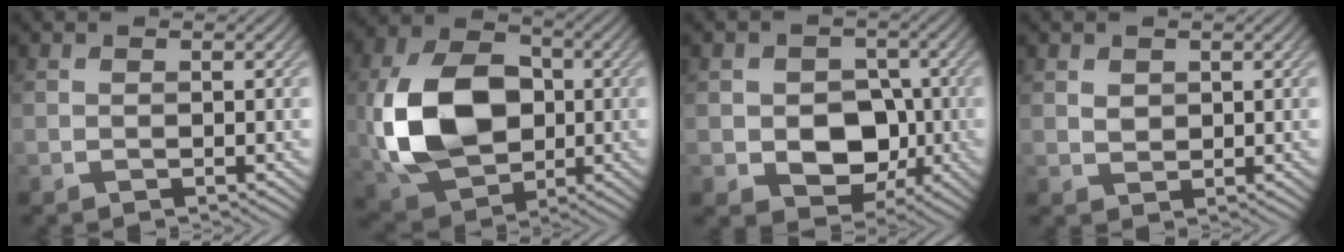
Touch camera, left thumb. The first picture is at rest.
{"total": 14.2, "force": [-0.5, 10.2, 9.9], "torque": [-0.227, 0.009, -0.010]}
{"total": 7.7, "force": [-1.6, 5.9, 4.7], "torque": [-0.082, -0.008, -0.037]}
{"total": 1.5, "force": [0.8, 1.2, 0.6], "torque": [-0.019, -0.001, 0.016]}